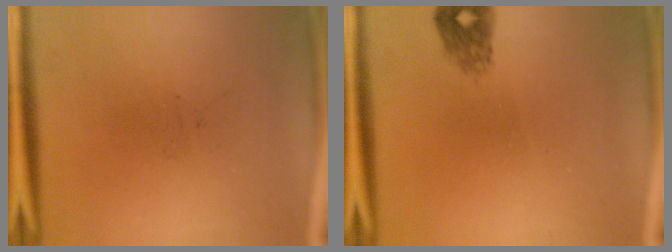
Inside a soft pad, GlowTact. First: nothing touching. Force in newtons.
{"total": 2.1}